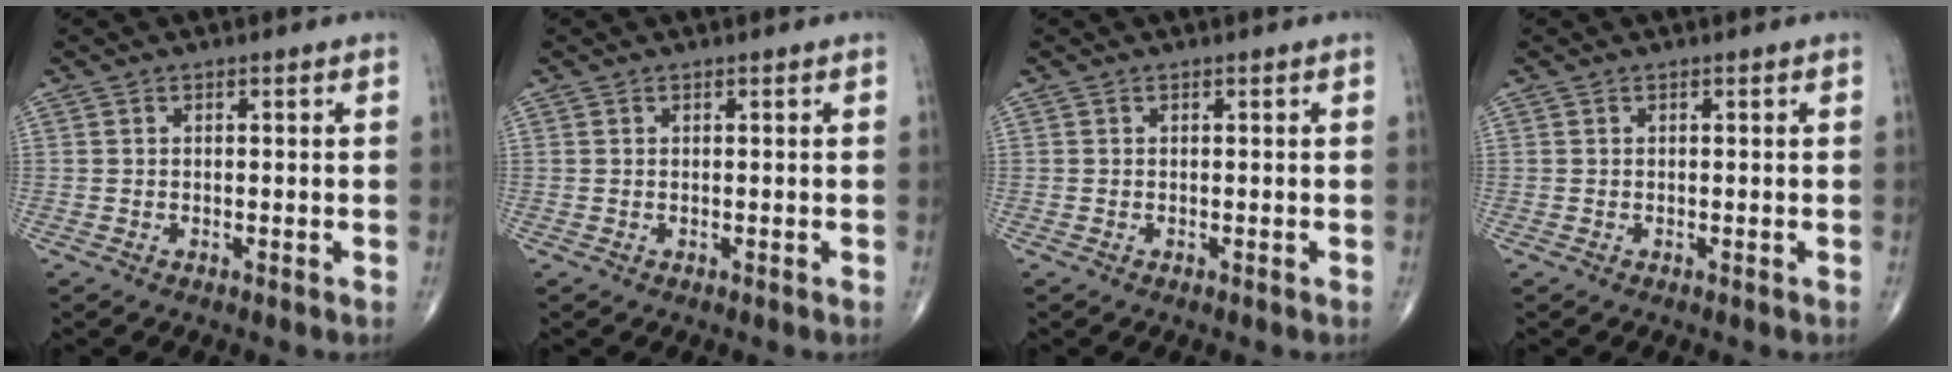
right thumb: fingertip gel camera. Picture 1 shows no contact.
{"total": 0.0}
{"total": 0.0}
{"total": 0.0}